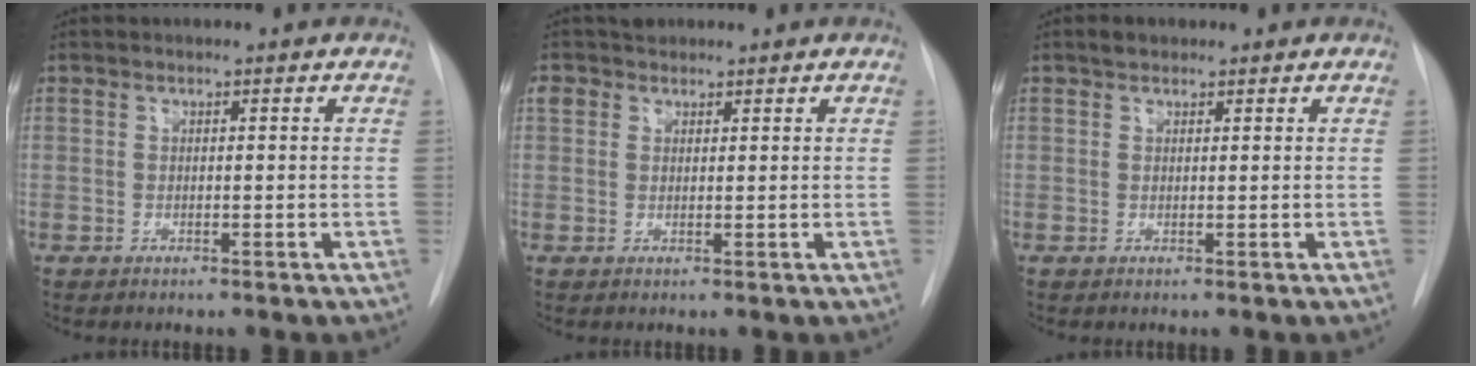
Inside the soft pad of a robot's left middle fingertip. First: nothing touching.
{"total": 2.0, "force": [1.5, 1.3, -0.1], "torque": [0.001, 0.015, 0.025]}
{"total": 1.4, "force": [1.1, 0.8, 0.4], "torque": [-0.013, 0.006, 0.015]}